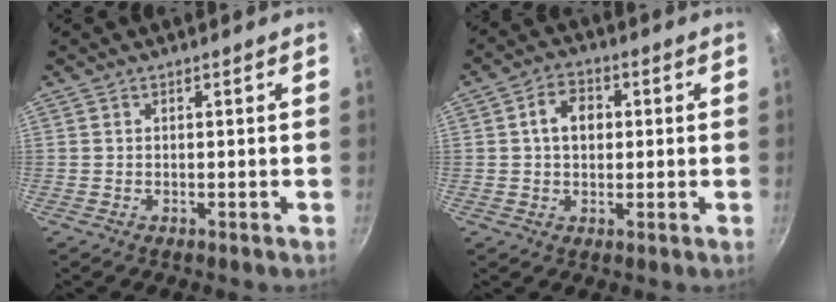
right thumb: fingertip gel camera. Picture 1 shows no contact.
{"total": 6.4, "force": [0.9, 4.7, 4.2], "torque": [-0.050, 0.012, 0.007]}